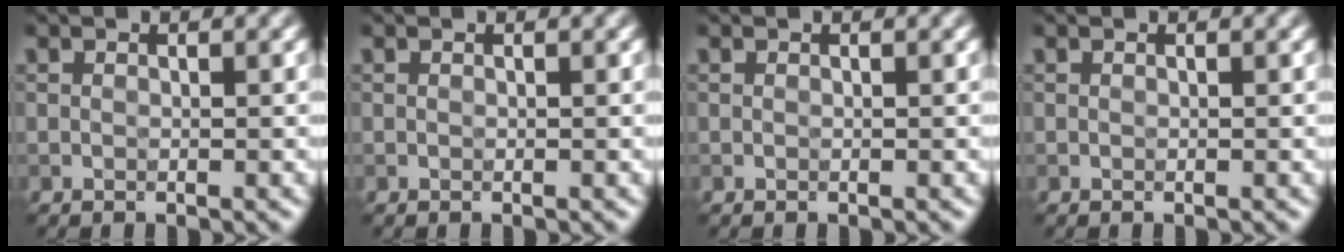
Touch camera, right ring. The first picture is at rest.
{"total": 0.0}
{"total": 0.0}
{"total": 0.0}